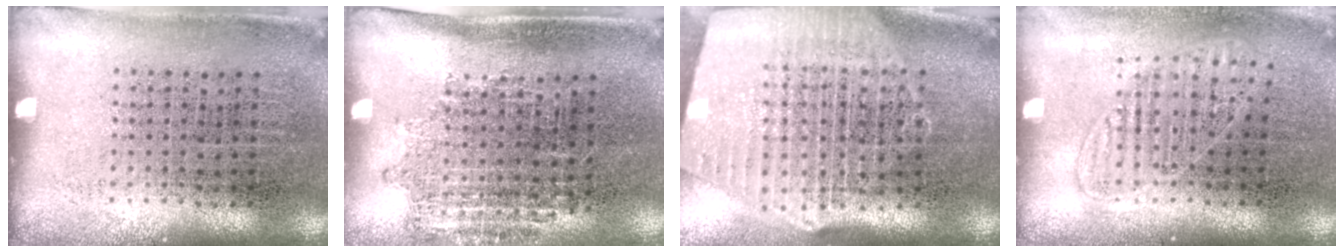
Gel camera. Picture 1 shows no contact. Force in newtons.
{"total": 1.1, "press": 0.9, "slide": 0.6}
{"total": 2.7, "press": 2.3, "slide": 1.4}
{"total": 1.2, "press": 1.1, "slide": 0.5}